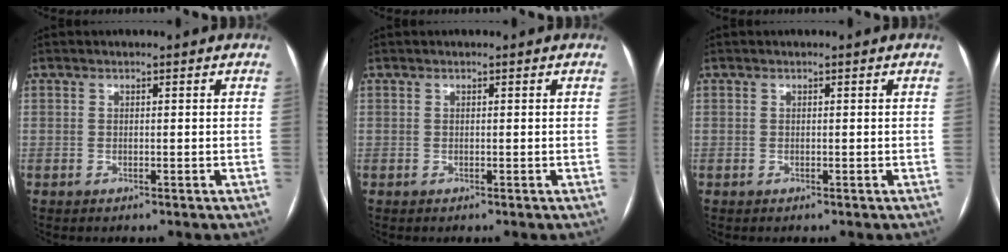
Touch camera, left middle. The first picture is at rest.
{"total": 0.0}
{"total": 0.0}